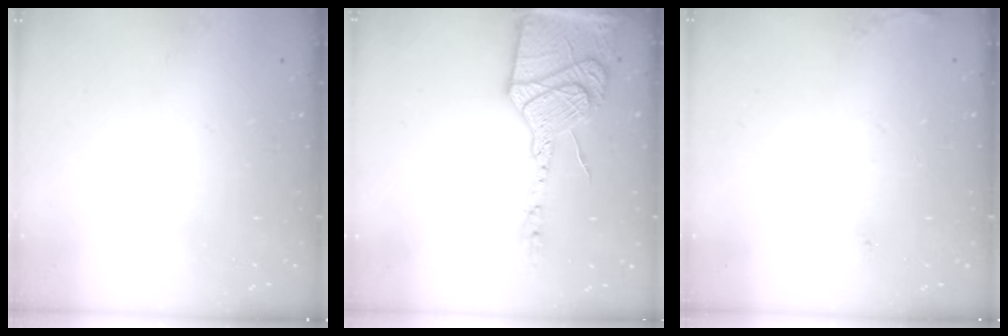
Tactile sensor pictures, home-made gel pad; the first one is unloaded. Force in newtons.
{"total": 24.1, "press": 21.5, "slide": 10.8}
{"total": 6.5, "press": 6.2, "slide": 1.8}